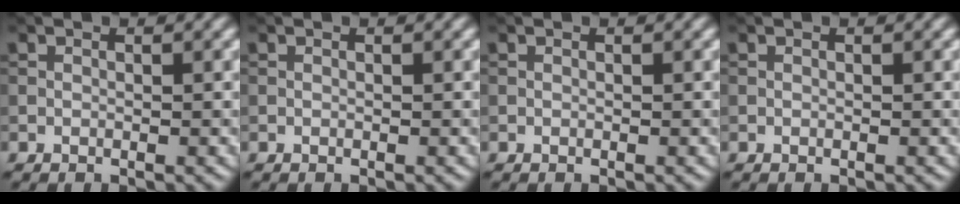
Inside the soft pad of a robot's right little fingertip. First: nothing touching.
{"total": 0.0}
{"total": 0.0}
{"total": 0.0}